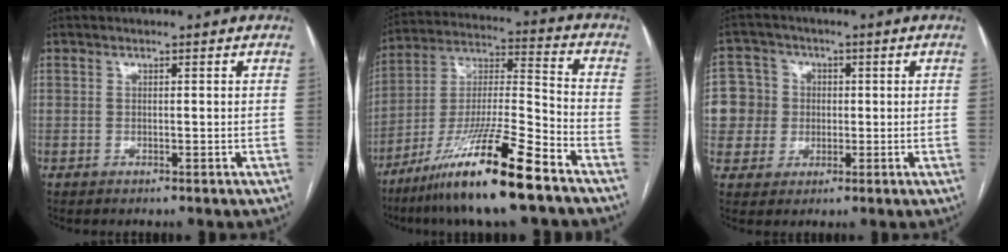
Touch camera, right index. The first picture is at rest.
{"total": 17.7, "force": [-11.9, 0.6, 13.1], "torque": [-0.272, -0.028, -0.217]}
{"total": 8.0, "force": [0.3, 8.0, 0.9], "torque": [-0.025, 0.029, 0.012]}